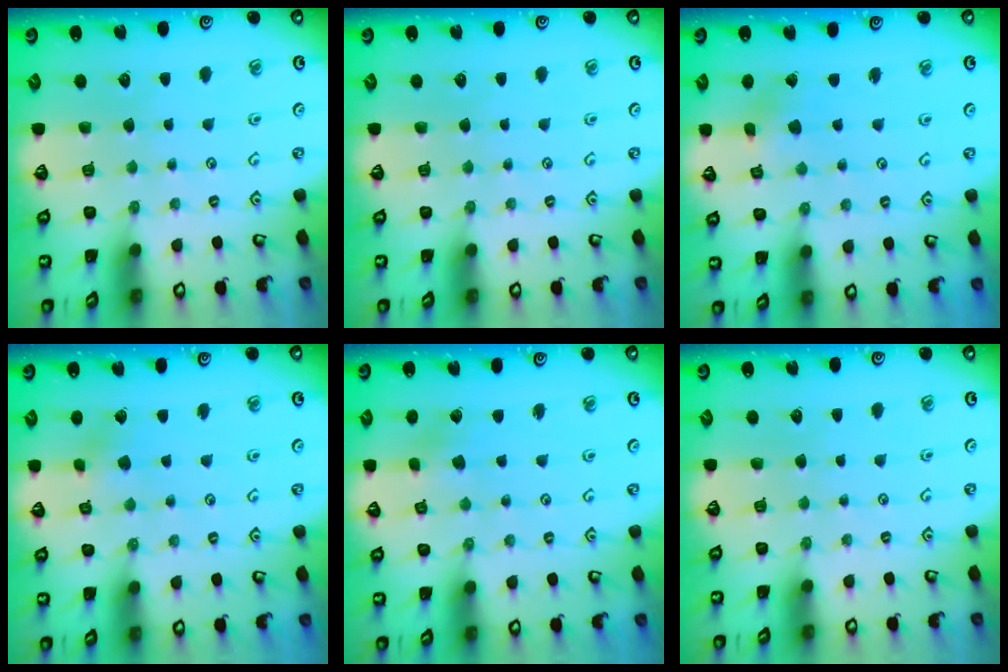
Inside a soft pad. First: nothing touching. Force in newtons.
{"total": 0.0}
{"total": 2.2, "press": 2.2, "slide": 0.1}
{"total": 2.9, "press": 2.9, "slide": 0.3}
{"total": 1.3, "press": 1.3, "slide": 0.1}
{"total": 0.0}